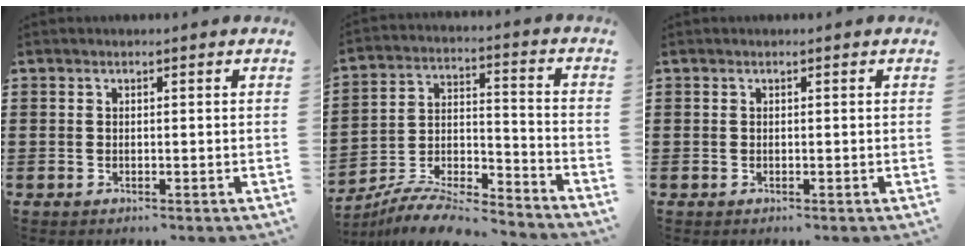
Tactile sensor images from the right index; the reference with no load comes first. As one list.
[{"total": 8.9, "force": [-8.4, 1.4, 2.8], "torque": [-0.046, 0.016, -0.163]}, {"total": 0.0}]